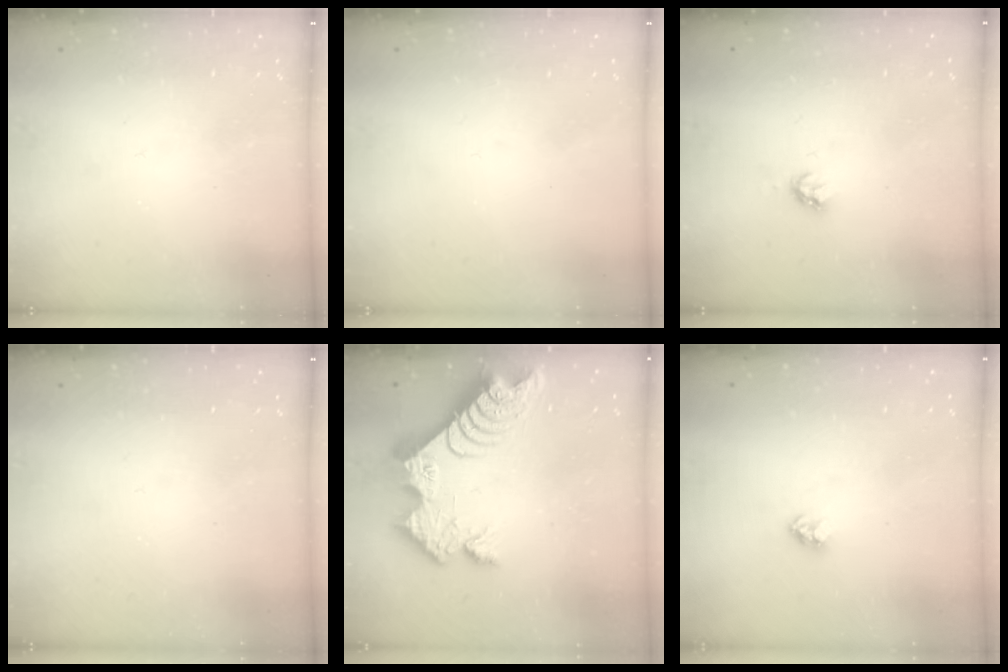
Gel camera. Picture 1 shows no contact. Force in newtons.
{"total": 0.0}
{"total": 2.8, "press": 2.8, "slide": 0.2}
{"total": 0.0}
{"total": 17.2, "press": 17.2, "slide": 1.2}
{"total": 2.4, "press": 2.4, "slide": 0.1}